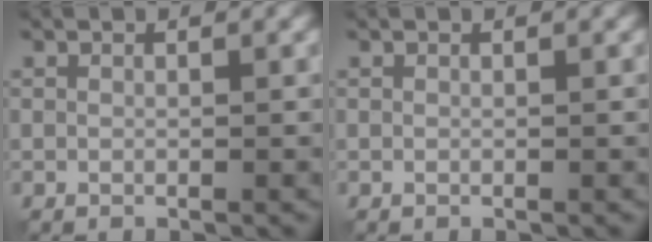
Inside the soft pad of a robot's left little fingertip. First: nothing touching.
{"total": 0.0}